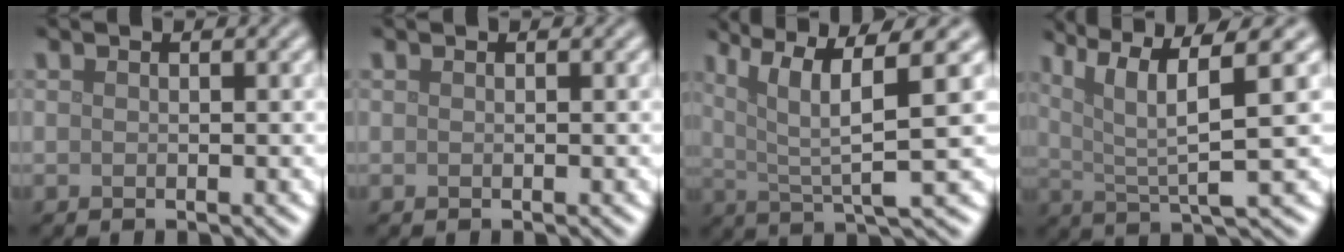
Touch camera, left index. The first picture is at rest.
{"total": 0.0}
{"total": 7.5, "force": [3.1, 1.4, 6.6], "torque": [-0.109, 0.009, 0.056]}
{"total": 7.5, "force": [3.3, 1.4, 6.6], "torque": [-0.111, 0.010, 0.061]}